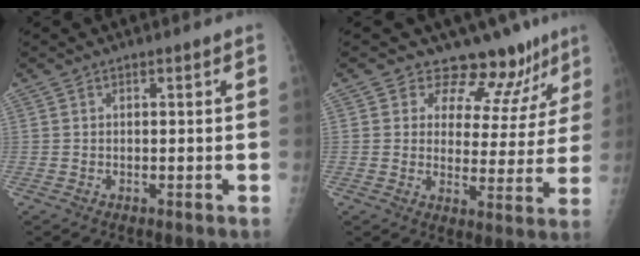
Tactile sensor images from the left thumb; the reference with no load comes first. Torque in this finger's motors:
{"motor_torque": [0.11, 0.16, -0.16, -0.12, -0.05]}